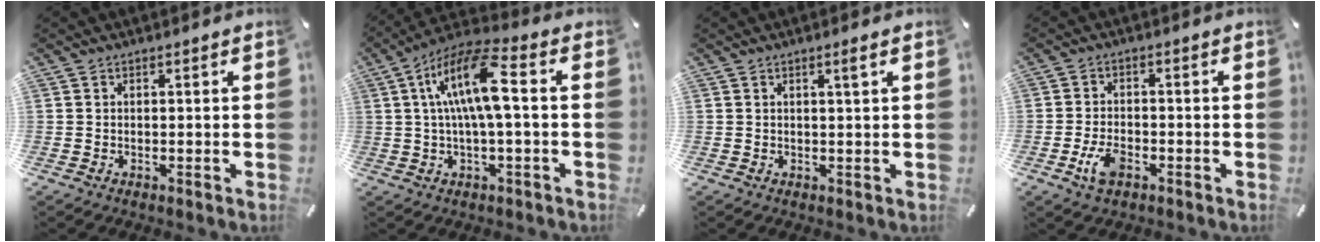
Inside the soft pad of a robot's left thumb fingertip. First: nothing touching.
{"total": 14.1, "force": [1.6, 4.4, 13.3], "torque": [-0.257, 0.007, 0.028]}
{"total": 1.7, "force": [0.8, -0.1, 1.5], "torque": [-0.030, -0.001, 0.013]}
{"total": 5.6, "force": [-2.5, 3.2, 3.9], "torque": [-0.086, 0.007, -0.047]}